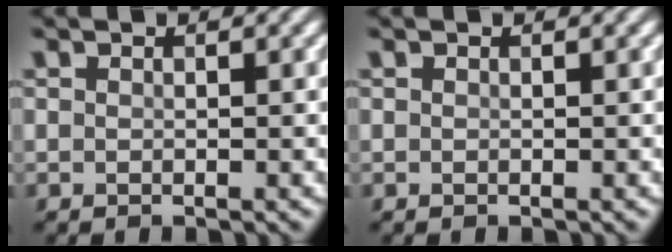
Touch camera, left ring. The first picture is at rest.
{"total": 0.0}